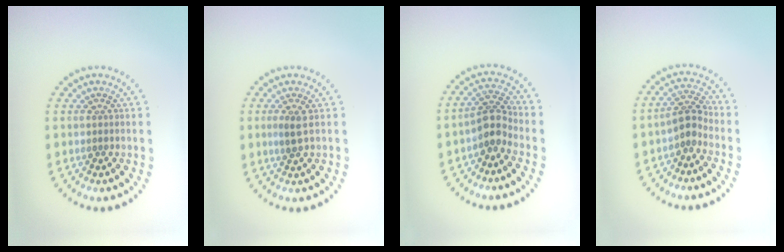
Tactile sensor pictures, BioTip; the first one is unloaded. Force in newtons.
{"total": 1.2, "press": 1.1, "slide": 0.6}
{"total": 2.7, "press": 2.0, "slide": 1.8}
{"total": 2.3, "press": 1.9, "slide": 1.3}